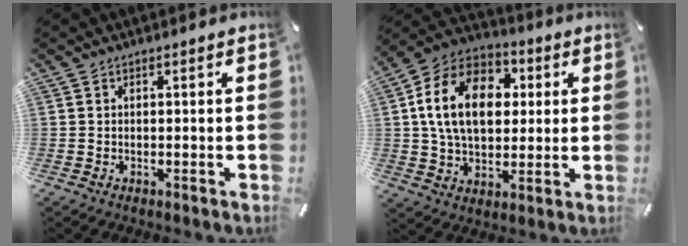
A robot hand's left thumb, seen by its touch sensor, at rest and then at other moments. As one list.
[{"total": 17.2, "force": [2.7, 12.4, 11.6], "torque": [-0.243, 0.007, 0.042]}]